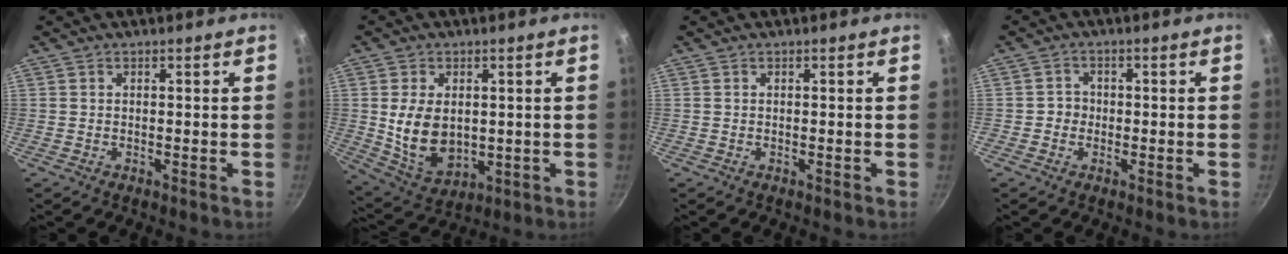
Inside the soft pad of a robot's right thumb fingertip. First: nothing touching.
{"total": 11.1, "force": [0.7, 7.5, 8.1], "torque": [-0.134, -0.018, 0.035]}
{"total": 0.0}
{"total": 2.3, "force": [-0.5, 2.1, 0.6], "torque": [0.008, 0.006, -0.012]}